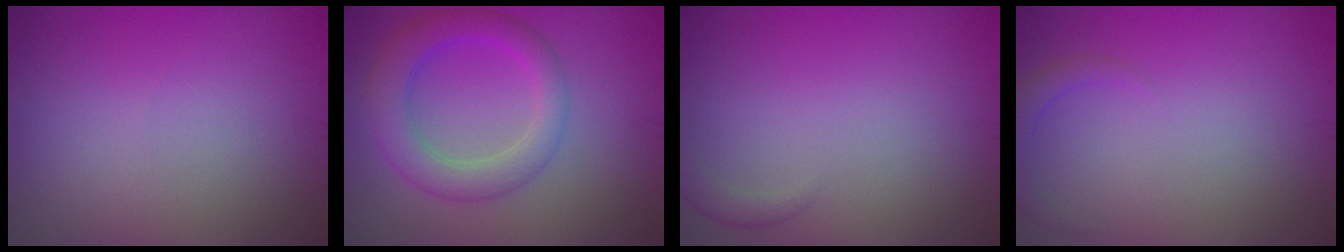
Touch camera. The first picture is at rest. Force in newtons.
{"total": 4.7, "press": 4.7, "slide": 0.1}
{"total": 1.1, "press": 1.1, "slide": 0.1}
{"total": 1.5, "press": 1.5, "slide": 0.1}